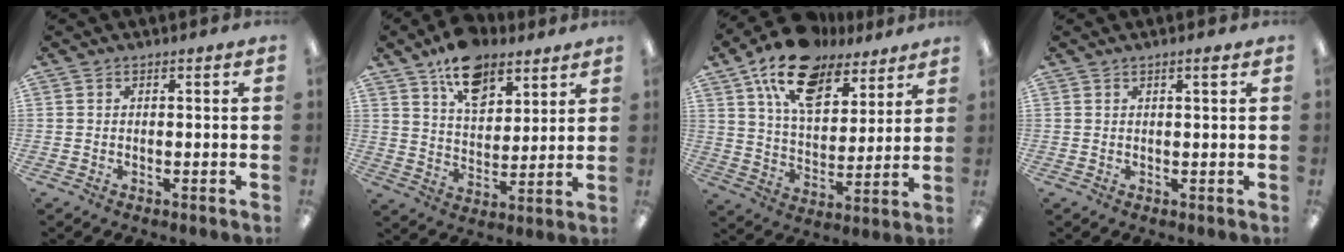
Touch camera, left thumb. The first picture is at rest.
{"total": 13.1, "force": [8.9, 7.3, 6.3], "torque": [-0.092, -0.043, 0.160]}
{"total": 17.0, "force": [11.5, 8.9, 8.8], "torque": [-0.158, -0.052, 0.208]}
{"total": 1.5, "force": [1.0, 0.1, 1.2], "torque": [-0.018, -0.002, 0.014]}